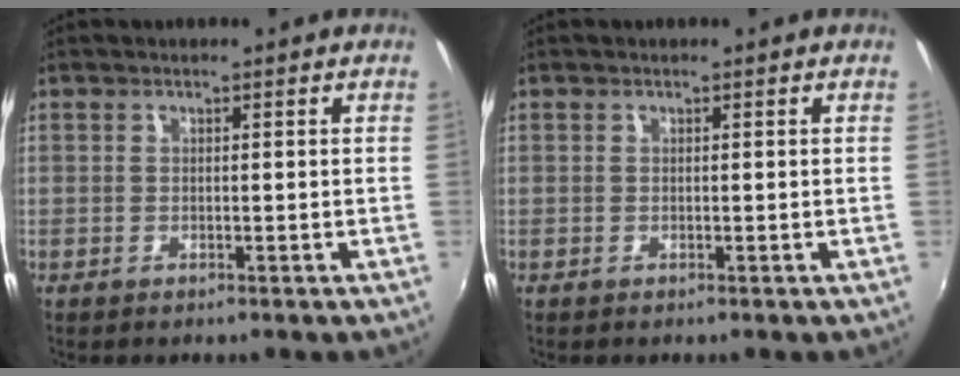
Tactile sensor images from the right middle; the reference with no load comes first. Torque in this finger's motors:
{"motor_torque": [0.23, -0.37, 0.02, 0.00]}